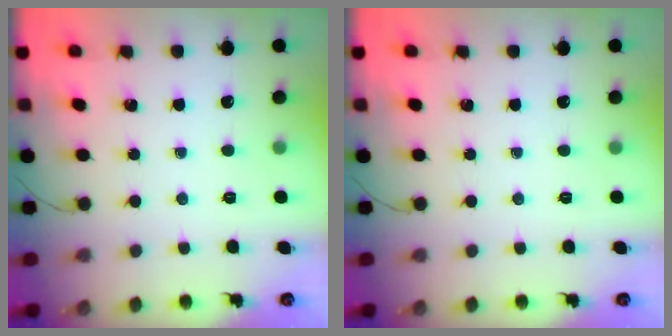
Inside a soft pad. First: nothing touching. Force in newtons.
{"total": 0.0}